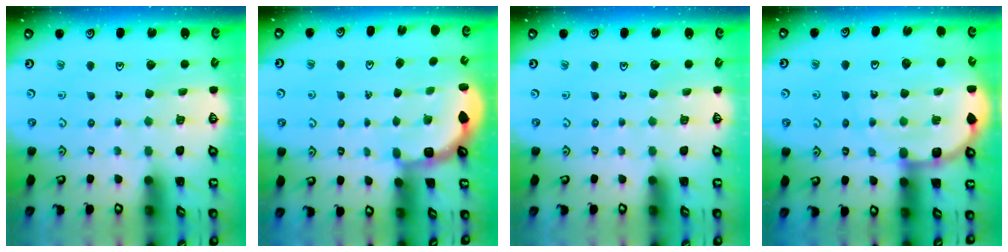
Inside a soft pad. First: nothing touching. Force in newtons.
{"total": 3.0, "press": 2.0, "slide": 2.2}
{"total": 0.0}
{"total": 11.8, "press": 11.6, "slide": 2.1}